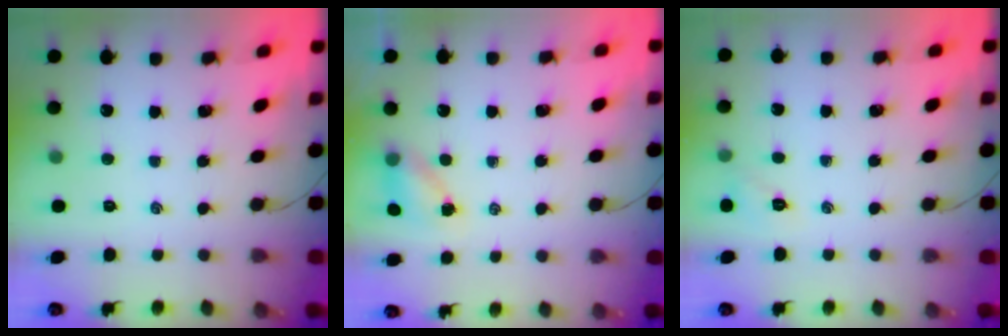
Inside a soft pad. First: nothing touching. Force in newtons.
{"total": 4.9, "press": 4.8, "slide": 0.8}
{"total": 5.4, "press": 5.2, "slide": 1.6}